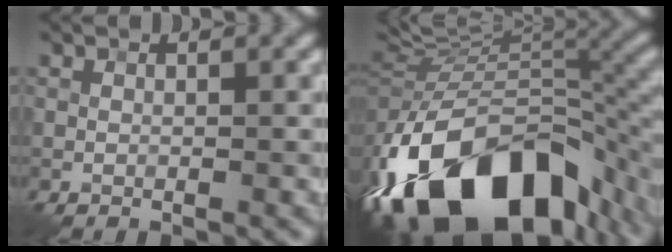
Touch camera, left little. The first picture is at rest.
{"total": 16.9, "force": [-9.4, 8.0, 11.4], "torque": [-0.213, 0.006, -0.159]}